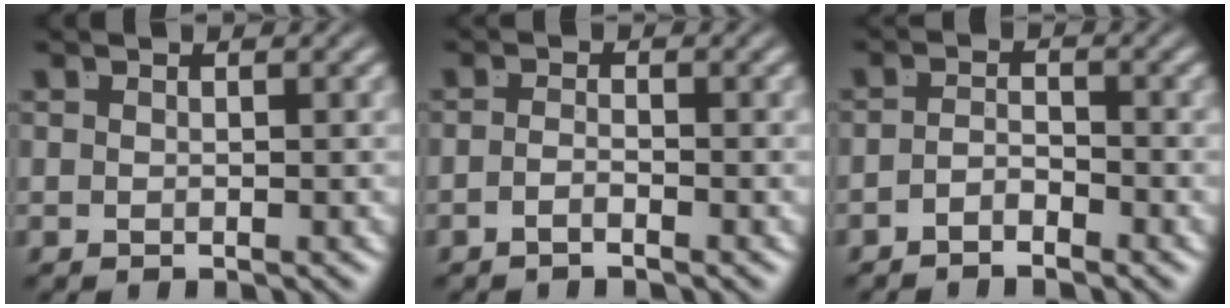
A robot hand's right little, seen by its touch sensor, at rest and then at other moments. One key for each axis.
{"total": 1.6, "fx": -1.4, "fy": -0.5, "fz": 0.6, "tx": -0.010, "ty": -0.007, "tz": -0.025}
{"total": 2.1, "fx": -2.0, "fy": 0.0, "fz": 0.7, "tx": -0.005, "ty": -0.011, "tz": -0.033}